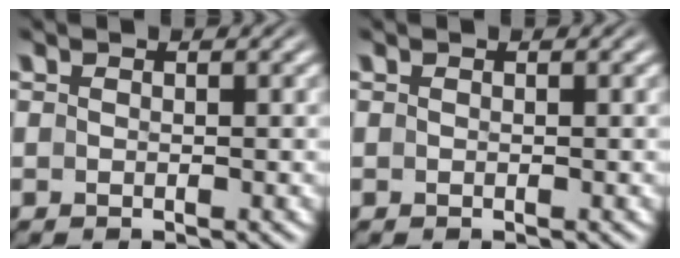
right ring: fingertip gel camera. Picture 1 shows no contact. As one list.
[{"total": 0.0}]